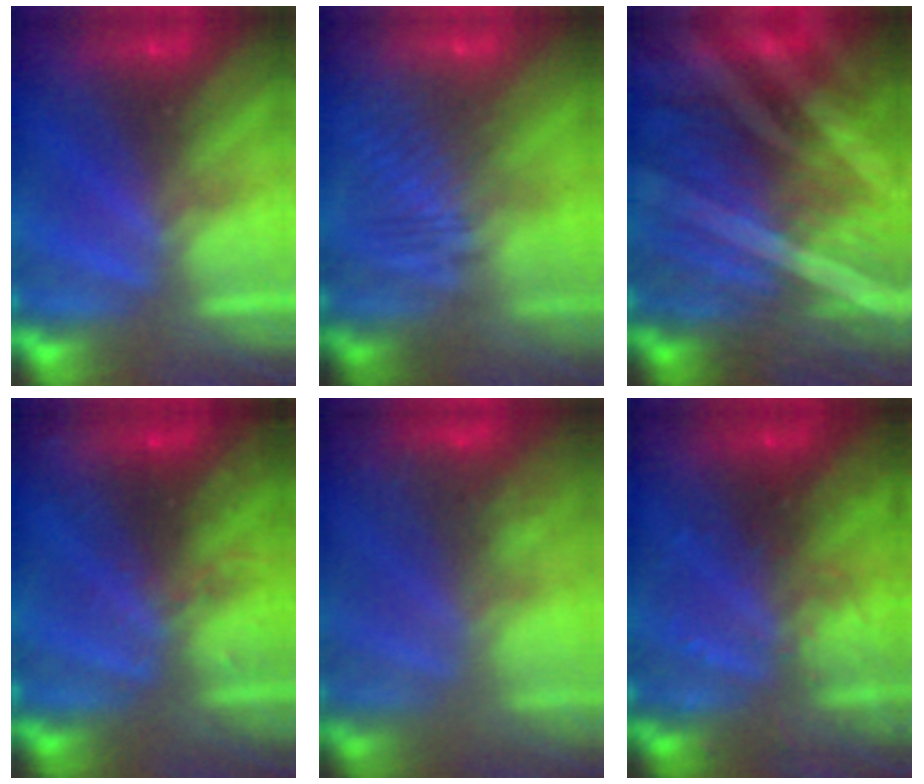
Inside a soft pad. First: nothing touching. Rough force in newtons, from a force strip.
{"total": 7.3}
{"total": 8.6}
{"total": 2.9}
{"total": 8.2}
{"total": 2.9}